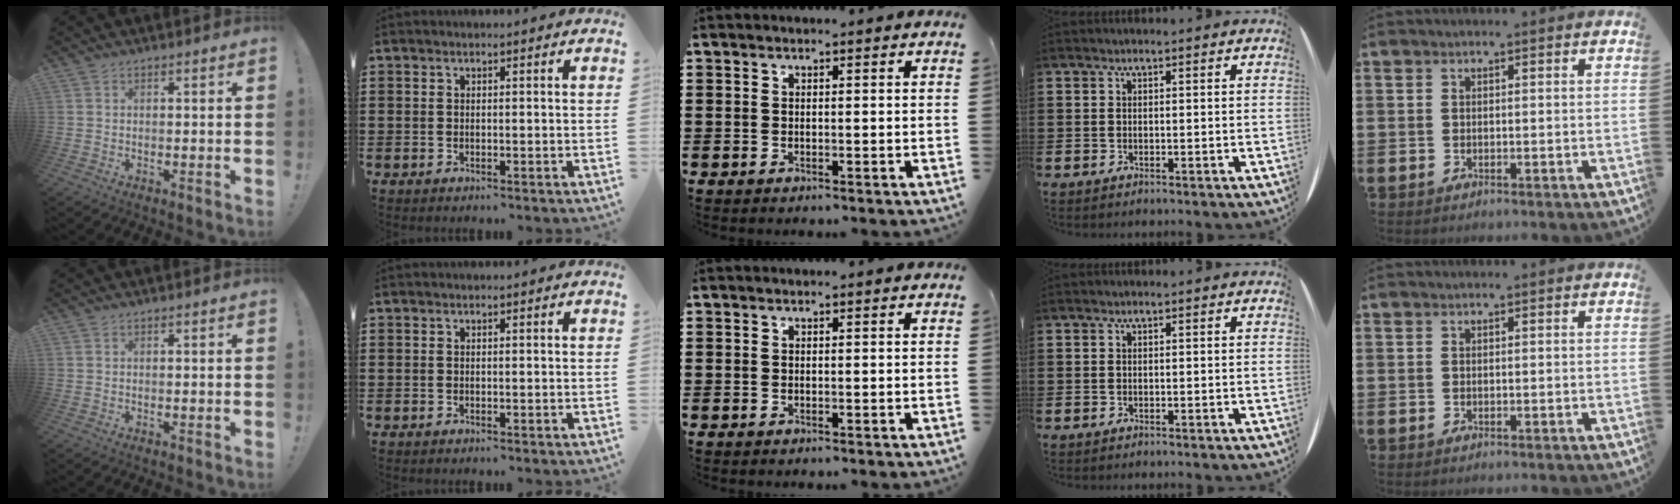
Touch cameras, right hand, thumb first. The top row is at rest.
{}